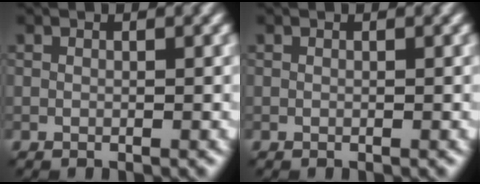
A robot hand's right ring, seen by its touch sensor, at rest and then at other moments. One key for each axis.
{"total": 0.0}